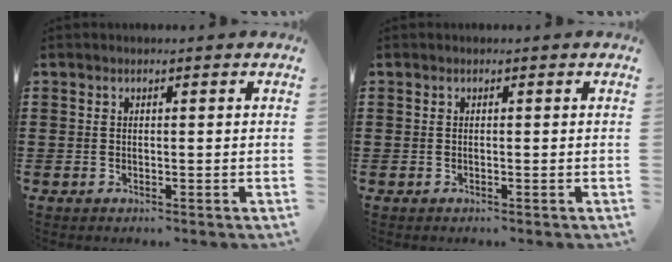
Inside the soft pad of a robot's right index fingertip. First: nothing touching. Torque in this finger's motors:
{"motor_torque": [0.31, 0.31, 0.00, 0.00]}